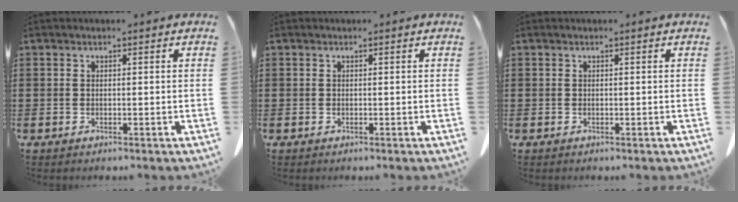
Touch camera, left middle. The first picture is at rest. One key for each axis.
{"total": 0.0}
{"total": 0.0}